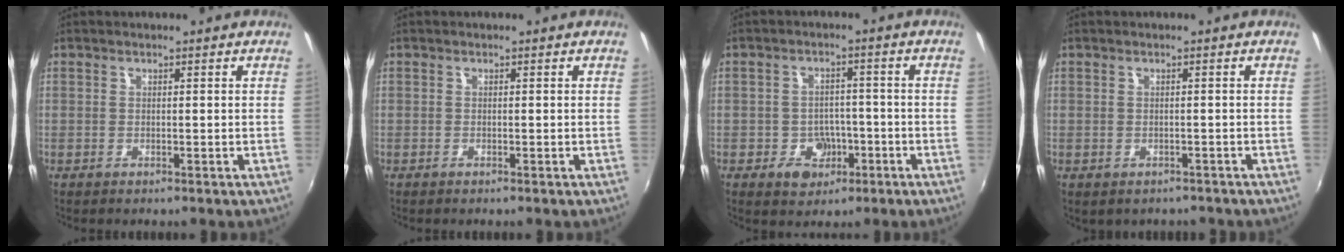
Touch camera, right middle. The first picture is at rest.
{"total": 0.0}
{"total": 5.9, "force": [-2.8, 4.8, 2.0], "torque": [-0.048, 0.013, -0.029]}
{"total": 2.4, "force": [-1.6, 1.6, 0.8], "torque": [-0.019, -0.010, -0.017]}